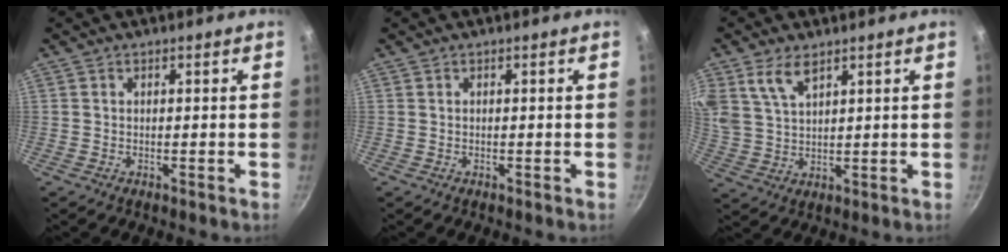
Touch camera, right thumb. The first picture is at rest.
{"total": 0.0}
{"total": 6.9, "force": [4.1, 3.4, 4.3], "torque": [-0.077, -0.018, 0.087]}